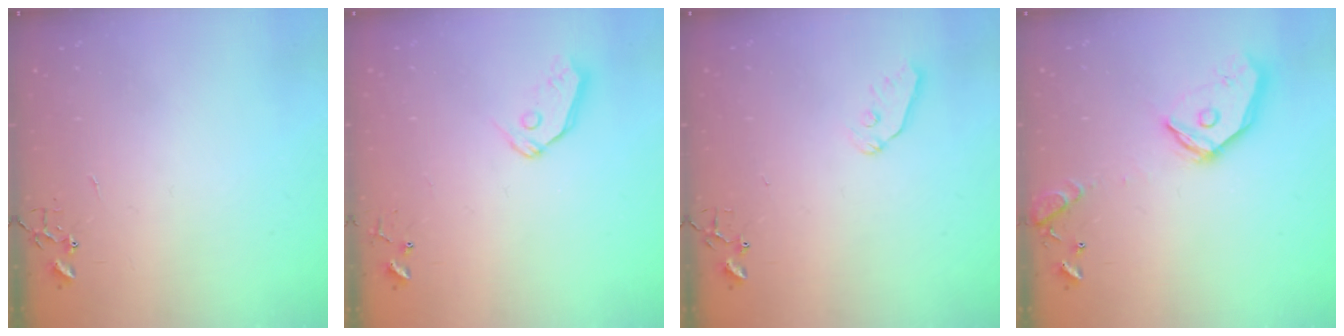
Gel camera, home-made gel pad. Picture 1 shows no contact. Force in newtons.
{"total": 7.3, "press": 7.2, "slide": 0.8}
{"total": 6.7, "press": 6.7, "slide": 0.8}
{"total": 16.4, "press": 16.2, "slide": 2.5}